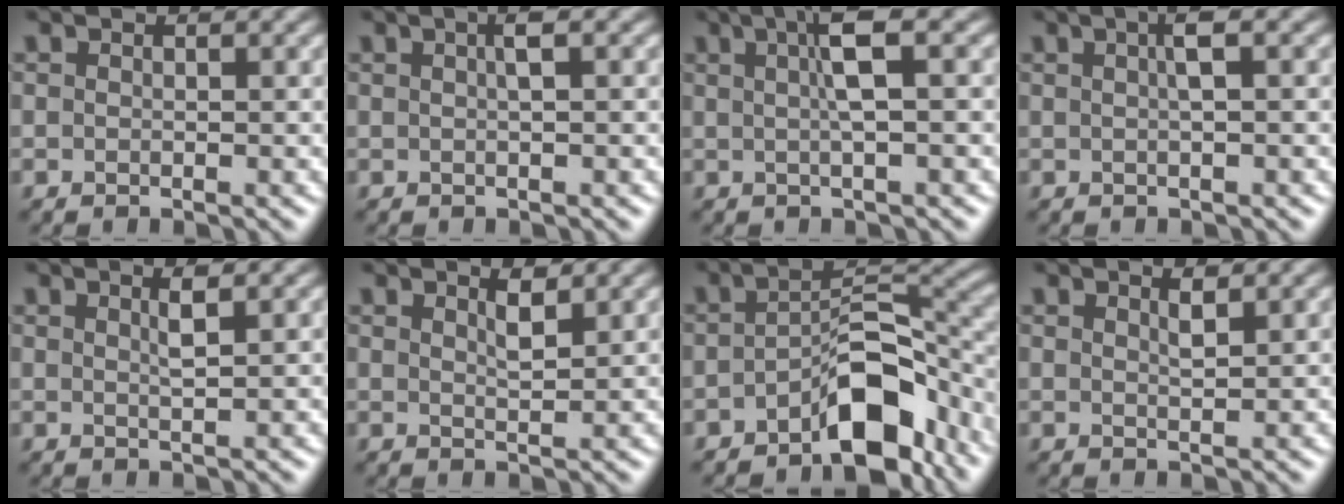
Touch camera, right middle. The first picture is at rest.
{"total": 1.6, "force": [0.5, 0.3, 1.5], "torque": [-0.026, 0.007, 0.007]}
{"total": 3.9, "force": [1.0, 0.6, 3.7], "torque": [-0.067, 0.007, 0.017]}
{"total": 2.0, "force": [0.5, 0.3, 1.9], "torque": [-0.032, 0.008, 0.008]}
{"total": 1.8, "force": [0.8, 0.3, 1.6], "torque": [-0.024, 0.005, 0.009]}
{"total": 1.7, "force": [1.2, 0.3, 1.2], "torque": [-0.020, 0.002, 0.019]}
{"total": 7.6, "force": [-4.1, 3.2, 5.6], "torque": [-0.076, 0.009, -0.071]}
{"total": 1.3, "force": [0.9, 0.2, 0.9], "torque": [-0.014, 0.003, 0.013]}